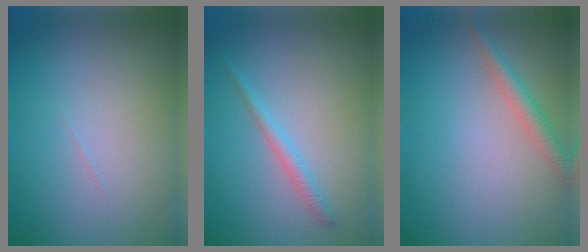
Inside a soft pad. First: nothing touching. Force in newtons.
{"total": 1.6, "press": 1.6, "slide": 0.2}
{"total": 2.1, "press": 2.1, "slide": 0.0}